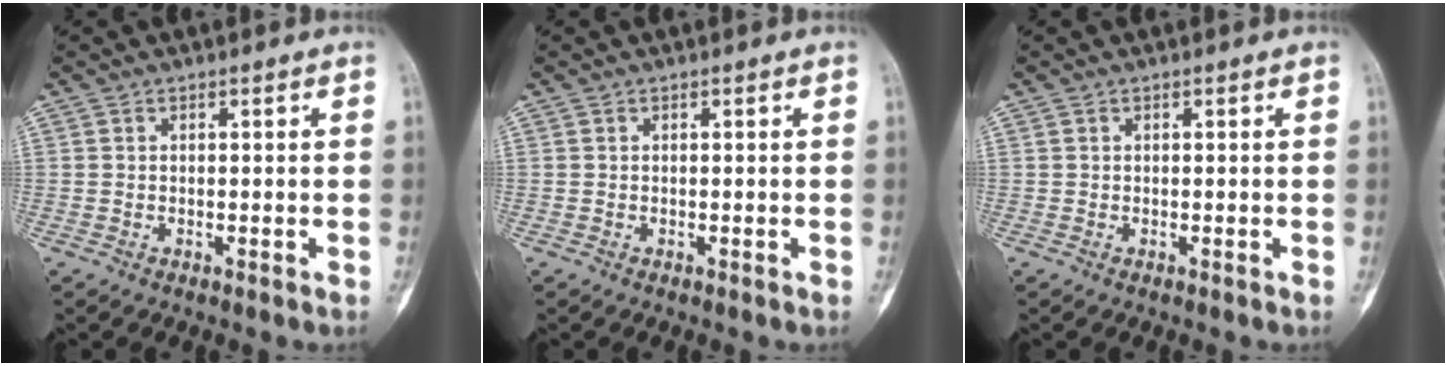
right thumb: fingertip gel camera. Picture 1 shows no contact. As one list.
[{"total": 0.0}, {"total": 0.0}]